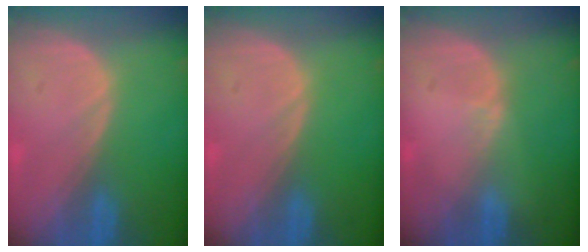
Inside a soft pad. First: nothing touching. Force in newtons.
{"total": 0.0}
{"total": 0.6, "press": 0.6, "slide": 0.2}